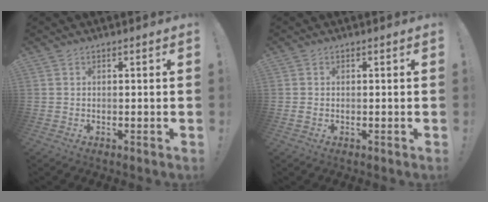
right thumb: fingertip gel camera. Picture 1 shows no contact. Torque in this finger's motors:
{"motor_torque": [0.04, -0.28, 0.06, 0.10, 0.01]}